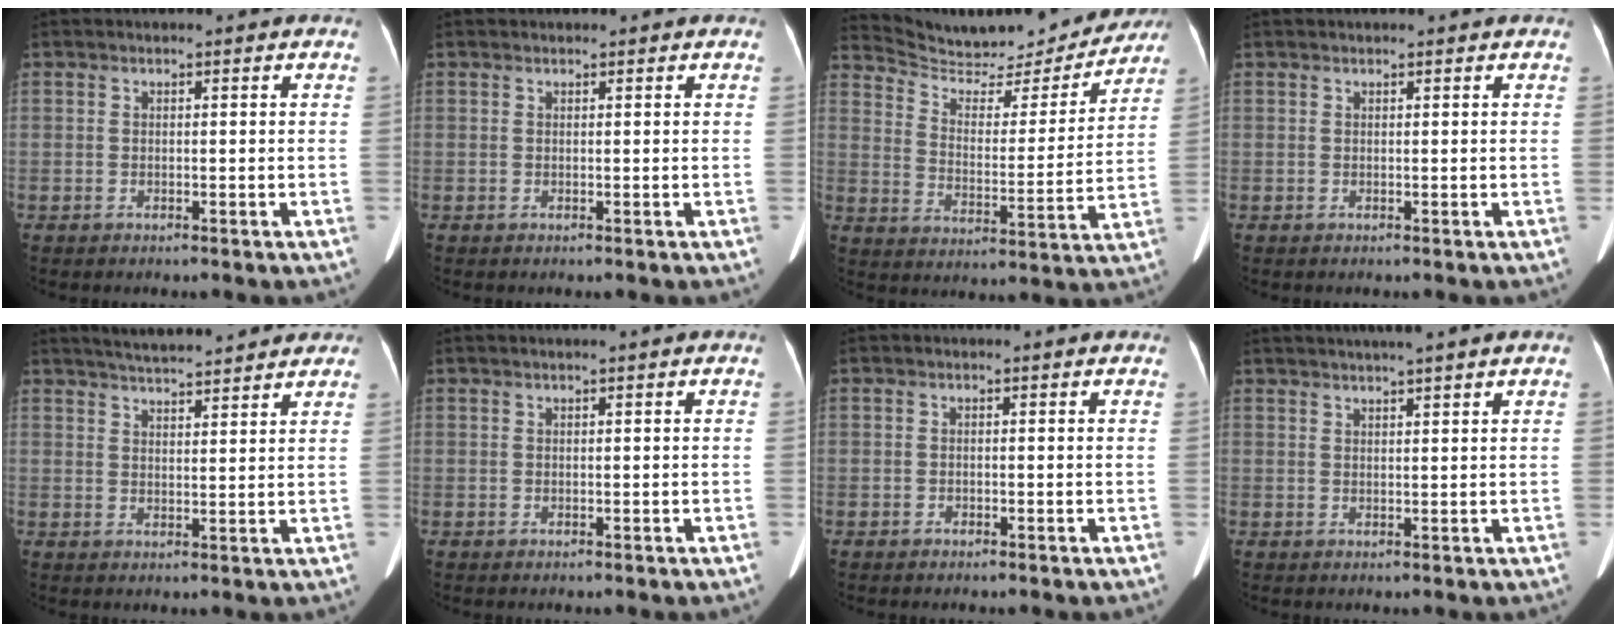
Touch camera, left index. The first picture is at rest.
{"total": 0.6, "force": [0.6, 0.0, 0.1], "torque": [-0.002, 0.009, 0.010]}
{"total": 17.7, "force": [16.9, 3.9, 3.6], "torque": [-0.058, -0.012, 0.240]}
{"total": 2.1, "force": [1.9, -0.1, 0.9], "torque": [-0.011, 0.023, 0.025]}
{"total": 10.6, "force": [9.6, 1.5, 4.4], "torque": [-0.062, 0.021, 0.127]}
{"total": 1.0, "force": [-1.0, -0.3, 0.0], "torque": [-0.001, 0.002, -0.011]}
{"total": 1.7, "force": [-1.6, 0.0, -0.6], "torque": [0.008, -0.003, -0.030]}
{"total": 5.0, "force": [3.8, -0.7, 3.2], "torque": [-0.048, 0.028, 0.049]}